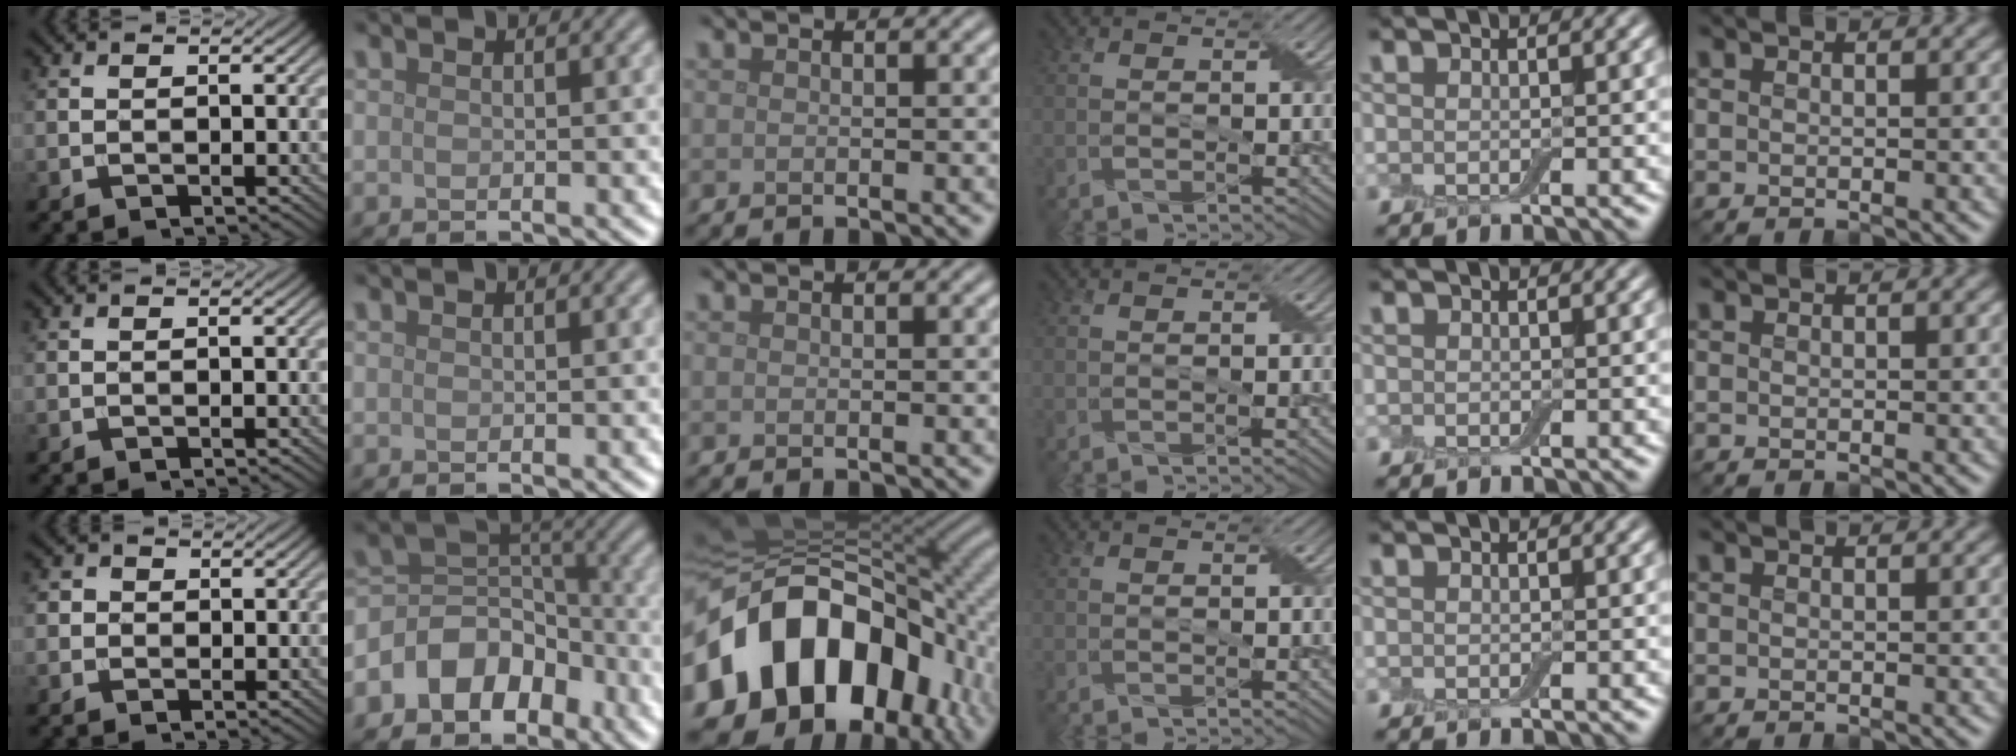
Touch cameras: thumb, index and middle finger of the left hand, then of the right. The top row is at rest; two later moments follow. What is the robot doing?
{"motion": "fold", "object": "cloth"}